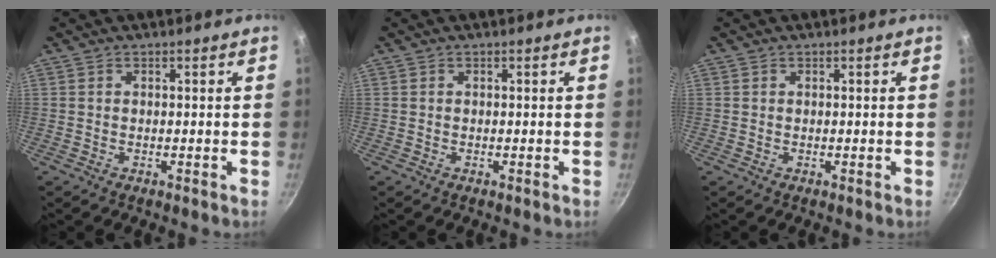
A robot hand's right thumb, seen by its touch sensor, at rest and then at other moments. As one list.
[{"total": 0.0}, {"total": 0.0}]